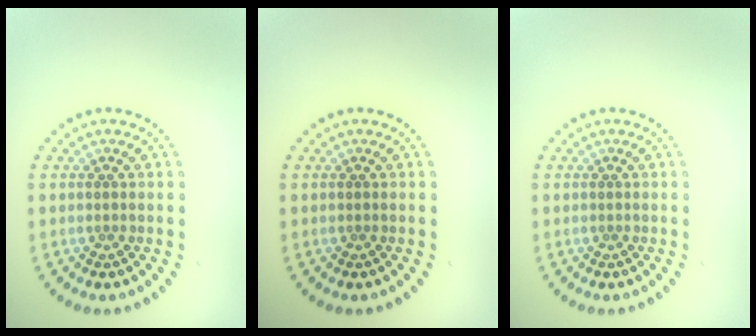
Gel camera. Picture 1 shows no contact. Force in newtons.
{"total": 0.0}
{"total": 0.0}